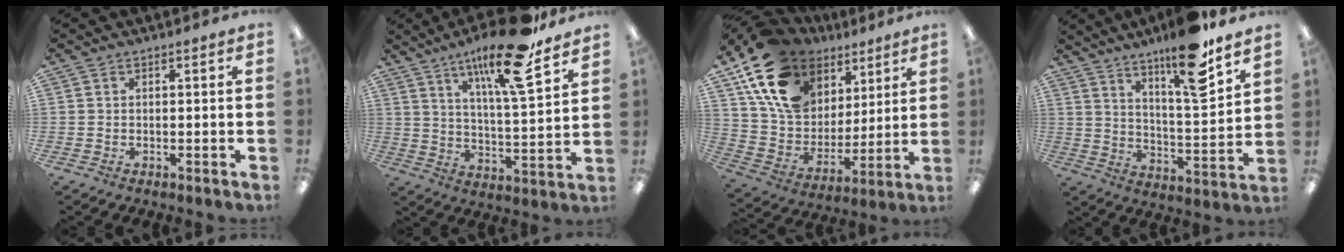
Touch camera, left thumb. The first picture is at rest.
{"total": 17.9, "force": [12.3, 3.8, 12.5], "torque": [-0.205, -0.065, 0.193]}
{"total": 19.9, "force": [11.1, 13.7, 9.2], "torque": [-0.174, -0.044, 0.211]}
{"total": 15.7, "force": [11.7, 2.8, 10.1], "torque": [-0.161, -0.074, 0.187]}